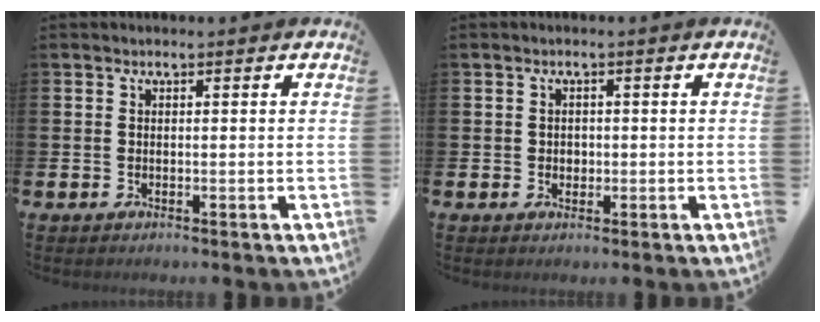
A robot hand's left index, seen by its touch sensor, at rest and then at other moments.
{"total": 1.2, "force": [0.2, 1.1, 0.4], "torque": [0.001, 0.005, -0.002]}